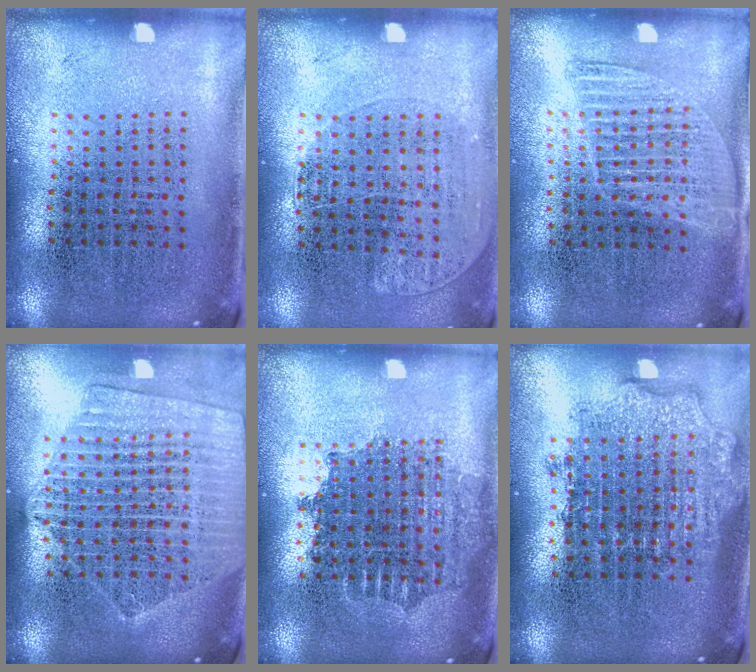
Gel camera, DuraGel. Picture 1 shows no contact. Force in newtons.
{"total": 1.1, "press": 0.9, "slide": 0.5}
{"total": 1.3, "press": 1.1, "slide": 0.5}
{"total": 2.1, "press": 1.9, "slide": 0.9}
{"total": 1.6, "press": 1.3, "slide": 0.9}
{"total": 1.7, "press": 1.4, "slide": 1.0}